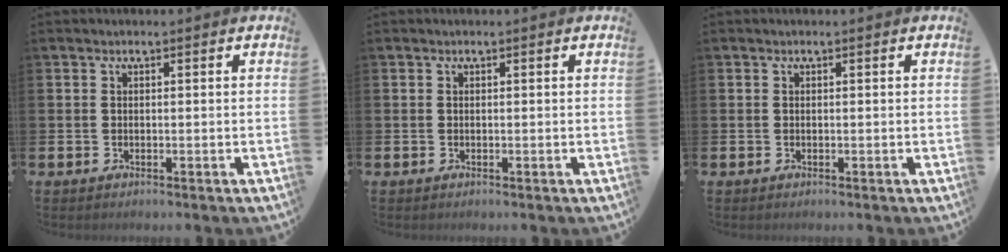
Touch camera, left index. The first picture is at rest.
{"total": 0.0}
{"total": 0.0}